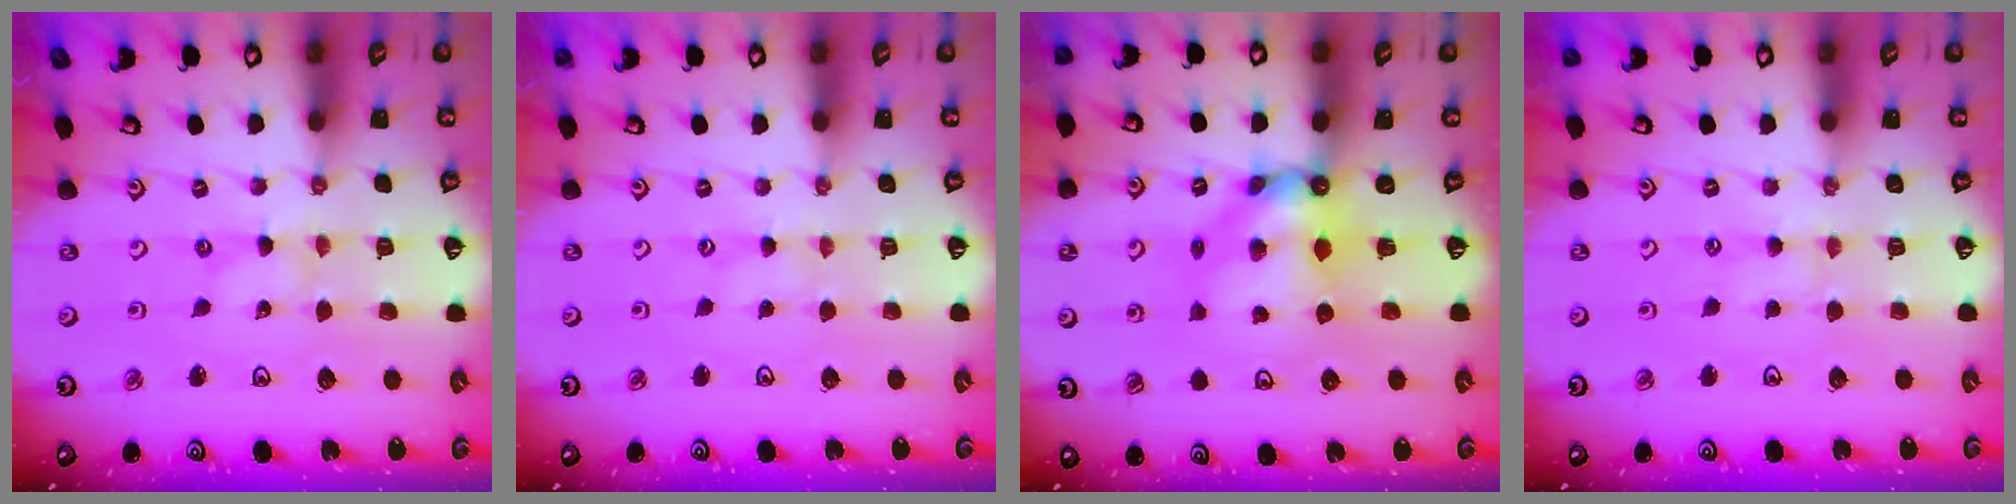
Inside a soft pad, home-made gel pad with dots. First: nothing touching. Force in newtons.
{"total": 0.0}
{"total": 7.1, "press": 7.1, "slide": 0.6}
{"total": 2.2, "press": 2.2, "slide": 0.3}